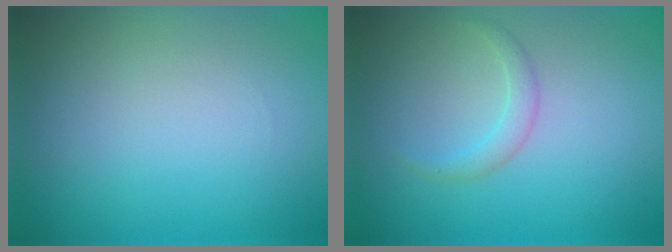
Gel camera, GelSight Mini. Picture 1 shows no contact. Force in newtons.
{"total": 1.3, "press": 1.3, "slide": 0.1}